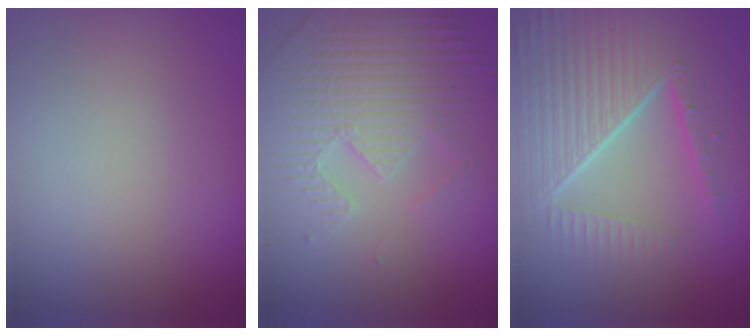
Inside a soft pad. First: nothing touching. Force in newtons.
{"total": 5.0, "press": 4.6, "slide": 1.9}
{"total": 8.8, "press": 6.1, "slide": 6.4}